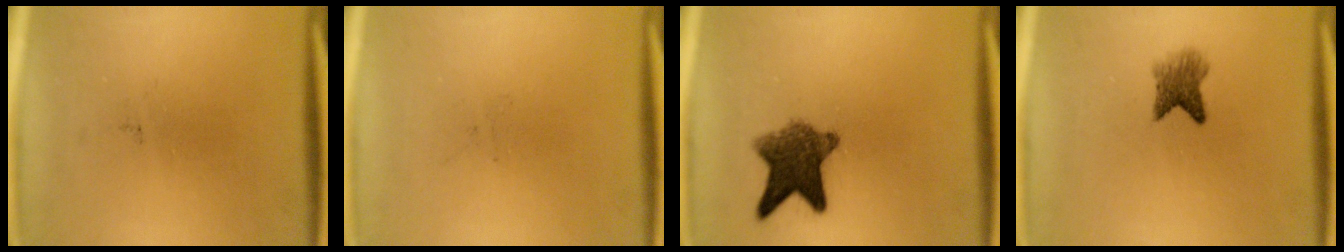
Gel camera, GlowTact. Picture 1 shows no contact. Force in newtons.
{"total": 0.0}
{"total": 8.1}
{"total": 3.5}